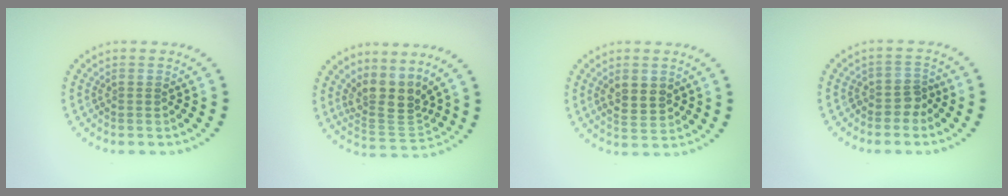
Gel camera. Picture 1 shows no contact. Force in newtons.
{"total": 3.9, "press": 2.9, "slide": 2.6}
{"total": 3.0, "press": 3.0, "slide": 0.1}
{"total": 1.9, "press": 1.5, "slide": 1.2}